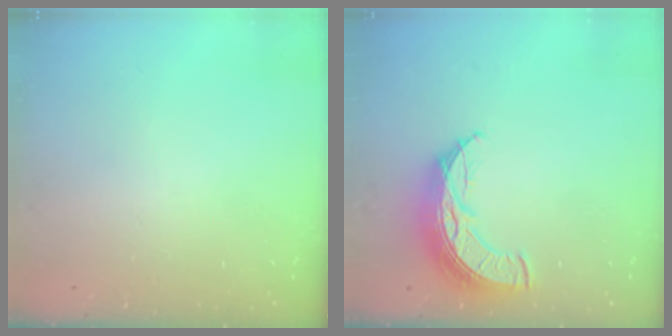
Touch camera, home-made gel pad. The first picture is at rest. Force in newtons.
{"total": 13.7, "press": 13.7, "slide": 1.0}